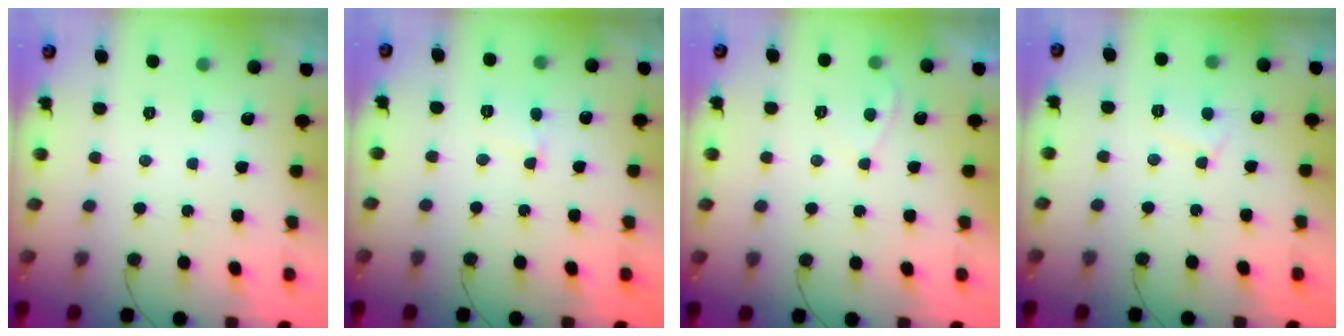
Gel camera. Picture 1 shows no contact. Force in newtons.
{"total": 2.6, "press": 2.6, "slide": 0.3}
{"total": 3.0, "press": 3.0, "slide": 0.4}
{"total": 4.7, "press": 4.6, "slide": 0.5}